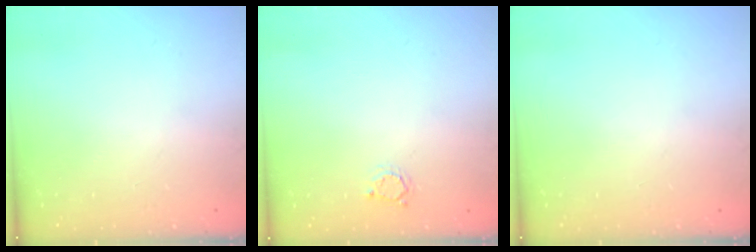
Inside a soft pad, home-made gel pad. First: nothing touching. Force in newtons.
{"total": 2.5, "press": 2.5, "slide": 0.4}
{"total": 0.0}